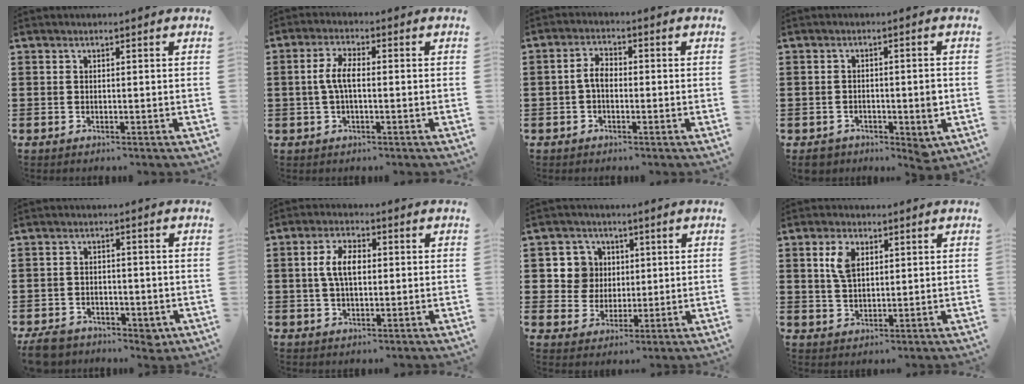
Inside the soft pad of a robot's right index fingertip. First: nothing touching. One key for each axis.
{"total": 4.6, "fx": -0.2, "fy": 1.7, "fz": 4.2, "tx": -0.093, "ty": 0.001, "tz": -0.011}
{"total": 3.2, "fx": -0.7, "fy": 1.8, "fz": 2.6, "tx": -0.057, "ty": 0.003, "tz": -0.016}
{"total": 3.1, "fx": -1.3, "fy": 1.6, "fz": 2.3, "tx": -0.045, "ty": 0.001, "tz": -0.025}
{"total": 4.0, "fx": -3.0, "fy": 2.0, "fz": 1.8, "tx": -0.038, "ty": 0.005, "tz": -0.057}
{"total": 5.6, "fx": 0.5, "fy": 2.8, "fz": 4.8, "tx": -0.105, "ty": 0.010, "tz": 0.005}
{"total": 6.2, "fx": 1.5, "fy": 5.9, "fz": 0.9, "tx": -0.041, "ty": 0.015, "tz": 0.027}
{"total": 4.9, "fx": 1.8, "fy": 2.8, "fz": 3.6, "tx": -0.081, "ty": 0.013, "tz": 0.030}